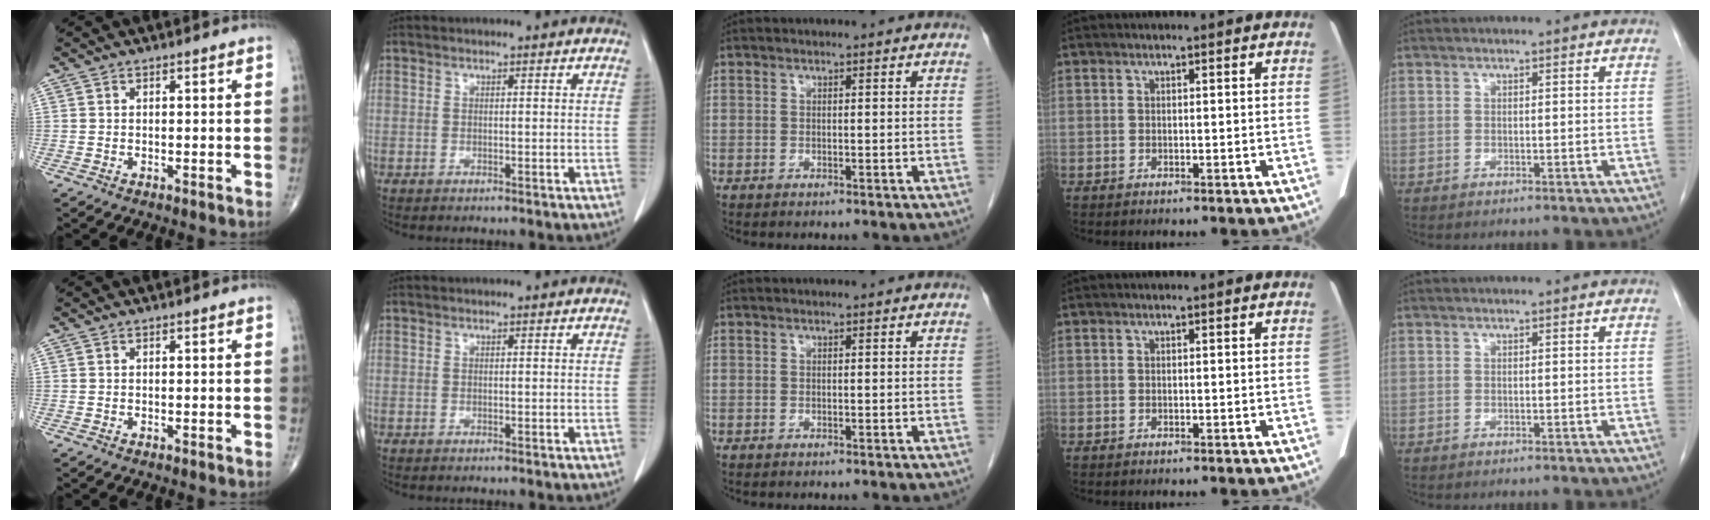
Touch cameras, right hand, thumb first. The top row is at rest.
{}